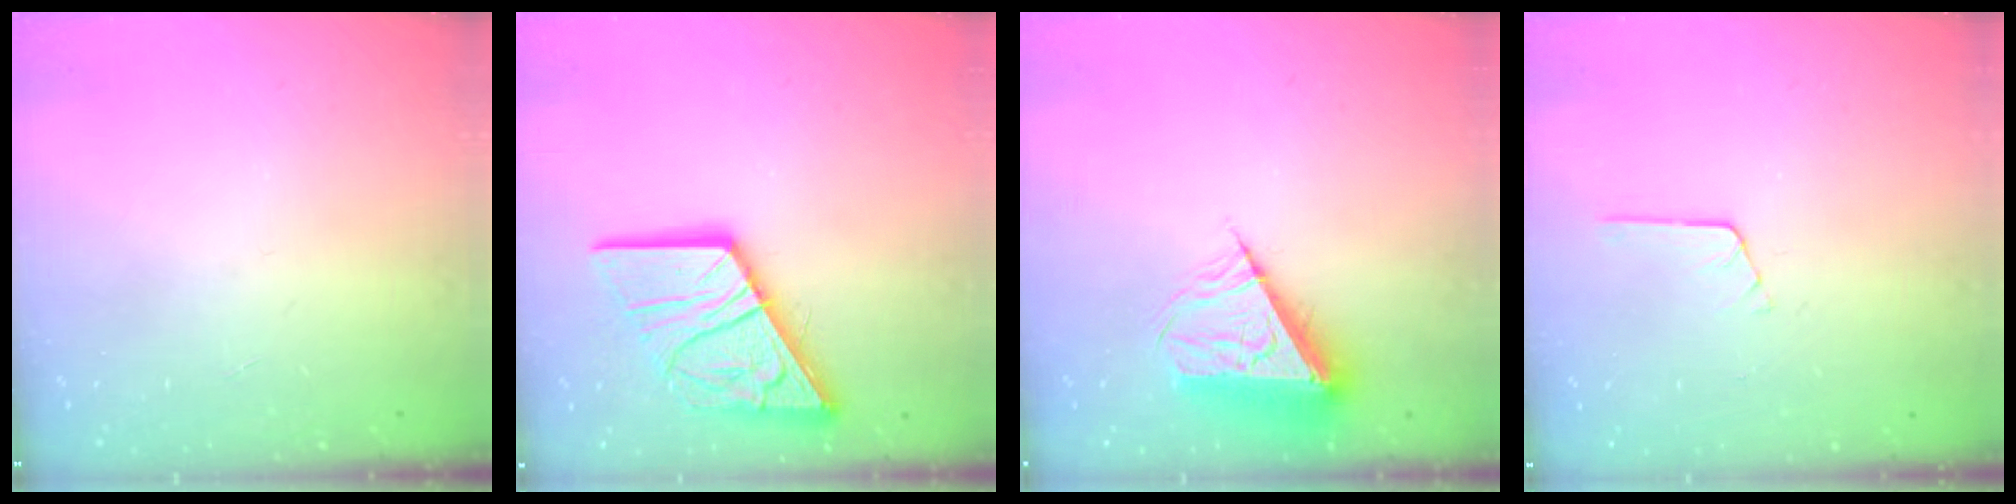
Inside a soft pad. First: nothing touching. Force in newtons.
{"total": 16.4, "press": 16.3, "slide": 1.9}
{"total": 9.2, "press": 9.2, "slide": 0.2}
{"total": 3.3, "press": 3.3, "slide": 0.3}